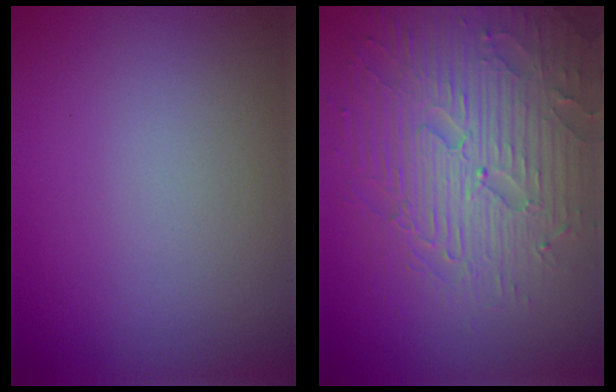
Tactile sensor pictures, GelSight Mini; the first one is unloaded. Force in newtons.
{"total": 7.5, "press": 5.9, "slide": 4.6}